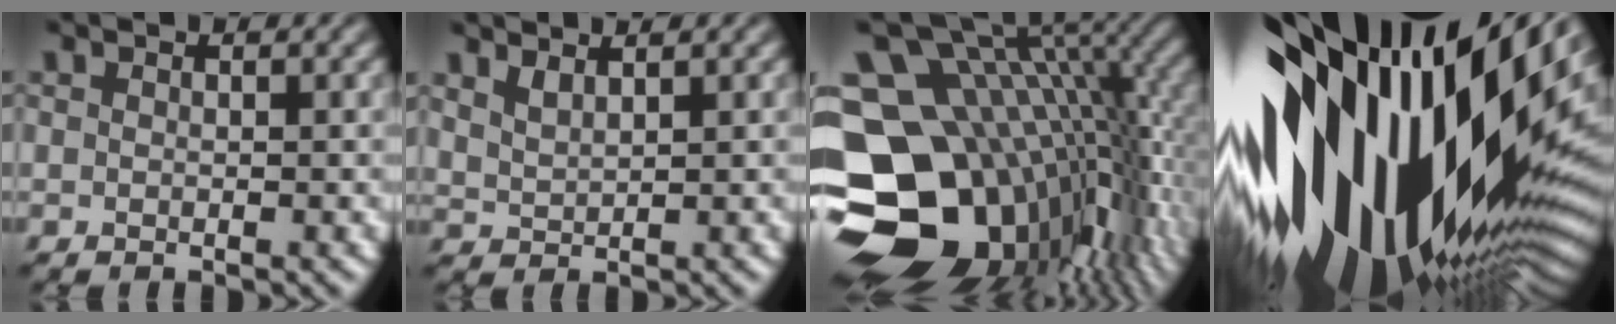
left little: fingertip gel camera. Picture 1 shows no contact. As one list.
[{"total": 1.2, "force": [1.0, 0.2, 0.6], "torque": [-0.016, 0.000, 0.023]}, {"total": 18.9, "force": [-3.9, 13.0, 13.1], "torque": [-0.243, -0.008, -0.047]}, {"total": 19.4, "force": [1.6, 10.2, 16.4], "torque": [-0.302, -0.028, 0.022]}]